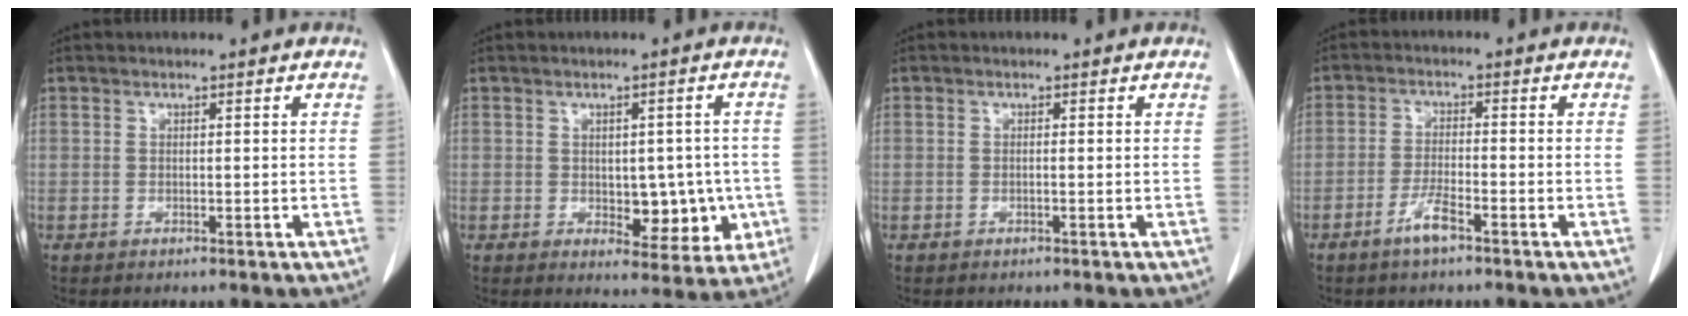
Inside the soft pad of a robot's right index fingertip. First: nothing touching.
{"total": 7.6, "force": [-1.0, 4.3, 6.2], "torque": [-0.059, 0.008, -0.002]}
{"total": 0.0}
{"total": 3.9, "force": [-2.6, 0.4, 2.9], "torque": [-0.061, -0.002, -0.051]}